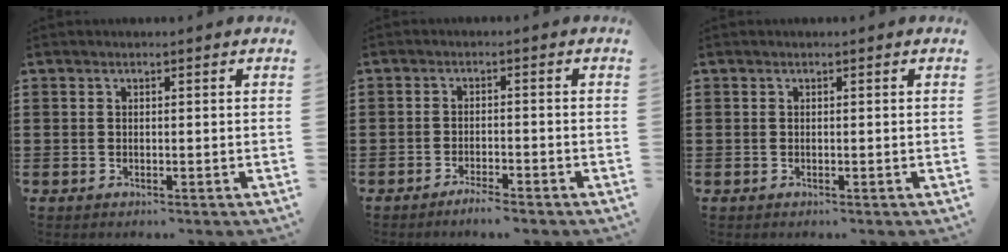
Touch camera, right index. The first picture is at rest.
{"total": 2.3, "force": [-2.2, 0.0, 0.8], "torque": [-0.015, 0.001, -0.041]}
{"total": 0.0}